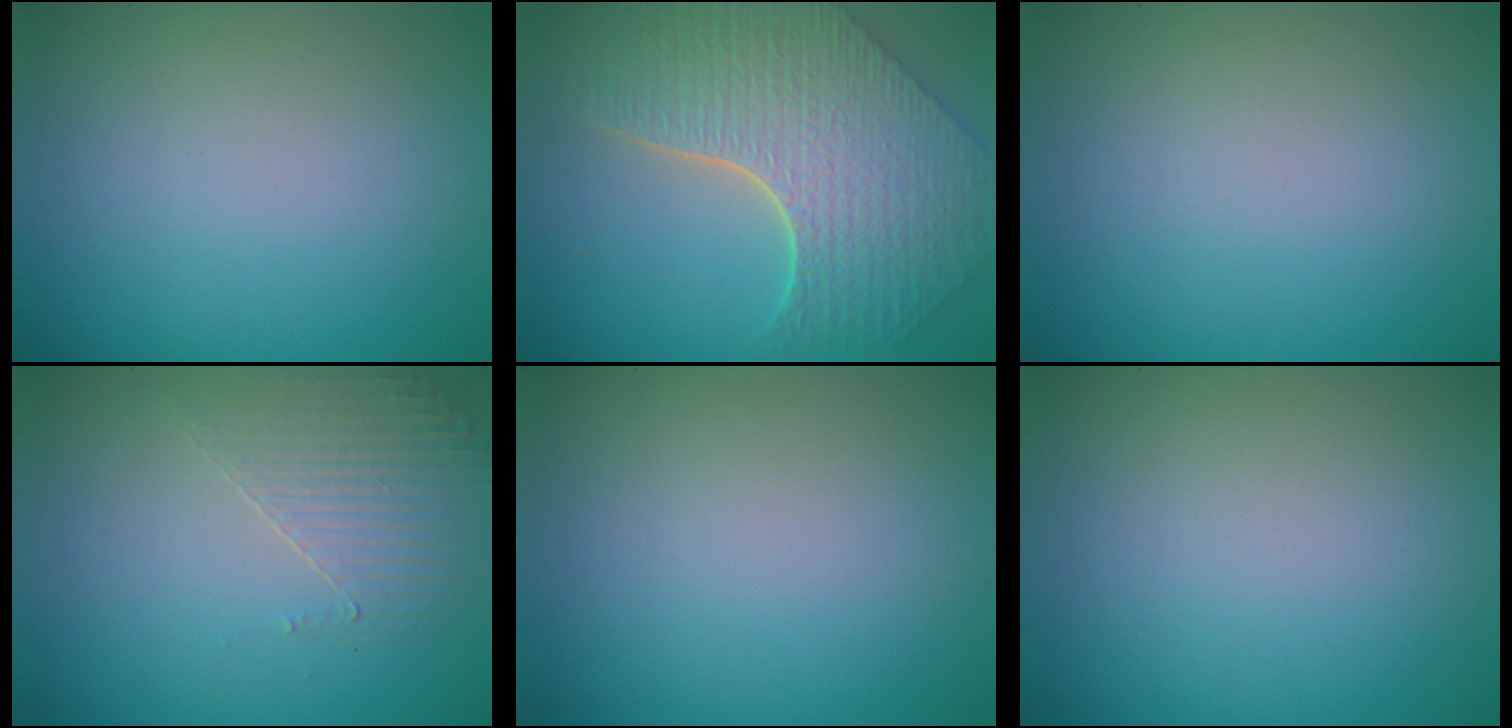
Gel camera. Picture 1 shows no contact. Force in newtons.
{"total": 8.3, "press": 6.1, "slide": 5.6}
{"total": 0.0}
{"total": 1.8, "press": 1.2, "slide": 1.3}
{"total": 0.0}
{"total": 0.0}